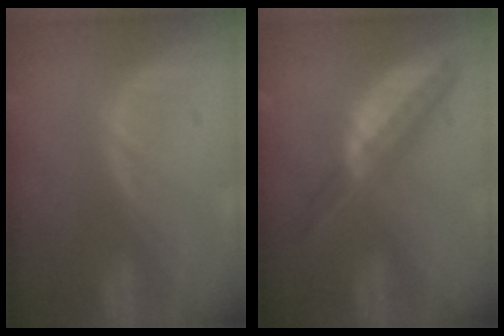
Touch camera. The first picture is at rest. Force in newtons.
{"total": 6.6, "press": 5.8, "slide": 3.1}